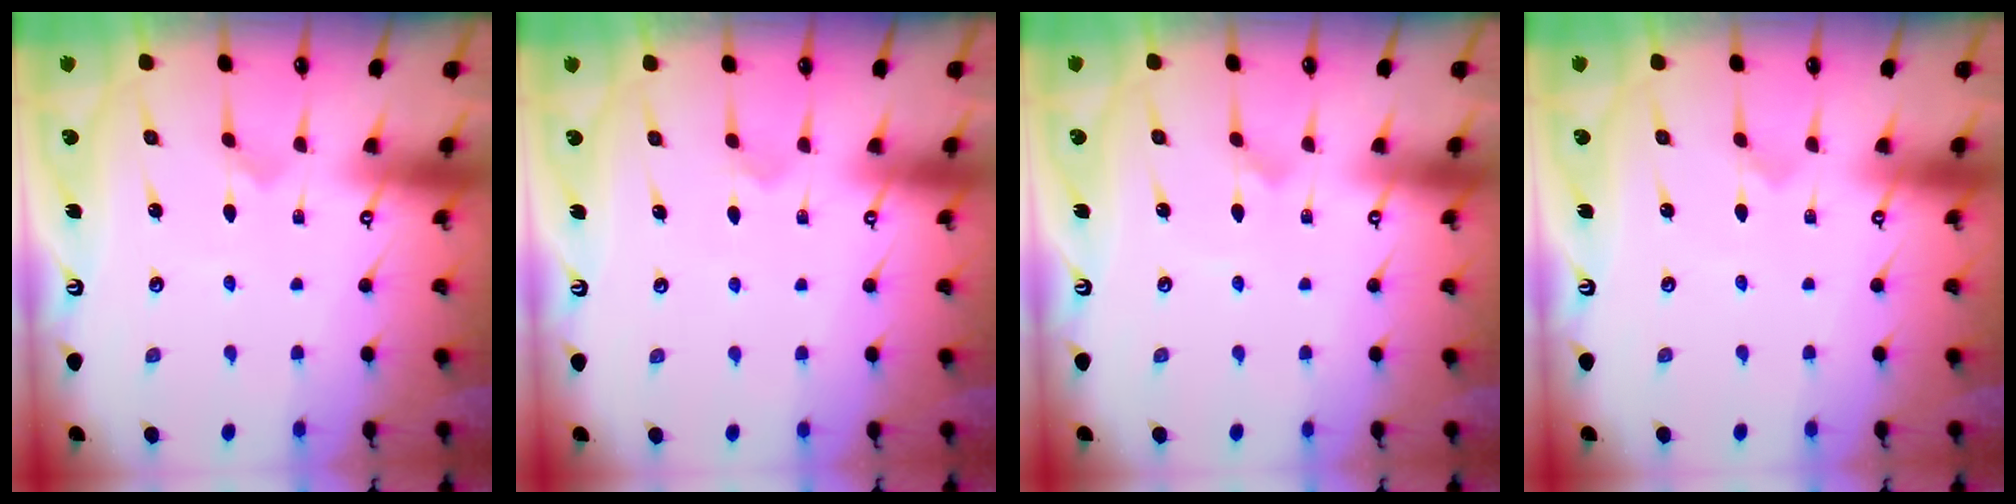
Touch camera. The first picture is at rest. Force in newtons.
{"total": 2.5, "press": 2.5, "slide": 0.5}
{"total": 0.9, "press": 0.9, "slide": 0.0}
{"total": 0.0}